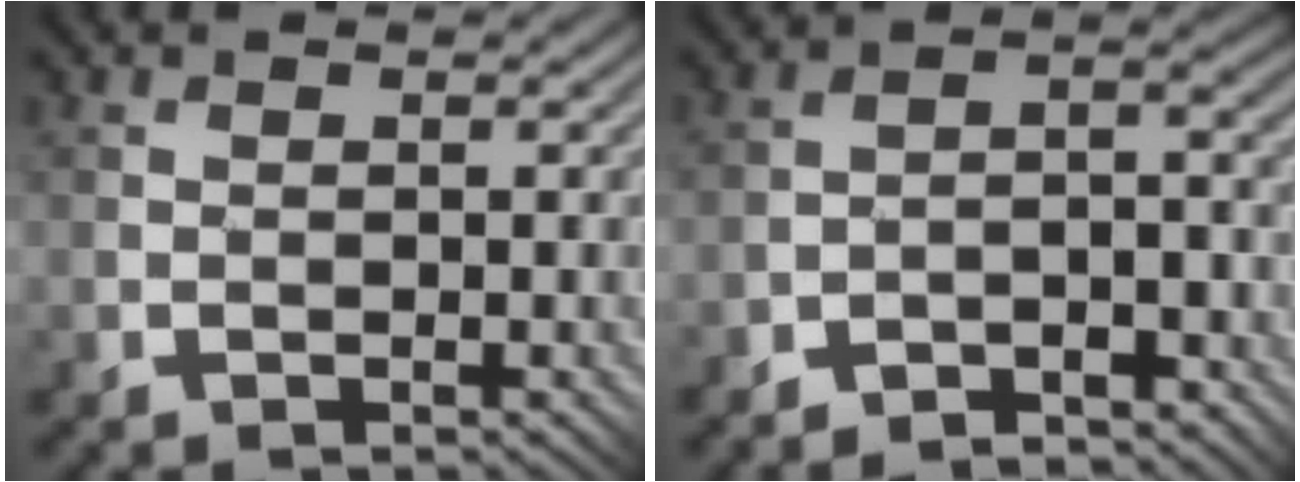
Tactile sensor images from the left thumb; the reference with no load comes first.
{"total": 5.1, "force": [-4.5, 1.0, 2.2], "torque": [-0.023, 0.009, -0.092]}